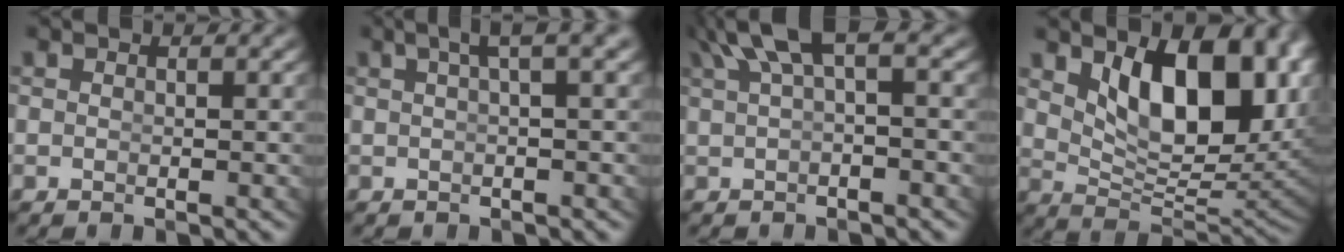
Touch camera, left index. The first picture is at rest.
{"total": 4.7, "force": [2.4, 0.9, 3.9], "torque": [-0.038, 0.029, 0.028]}
{"total": 4.0, "force": [1.9, 1.0, 3.4], "torque": [-0.061, 0.007, 0.036]}
{"total": 12.6, "force": [3.5, 6.2, 10.4], "torque": [-0.146, -0.017, 0.066]}